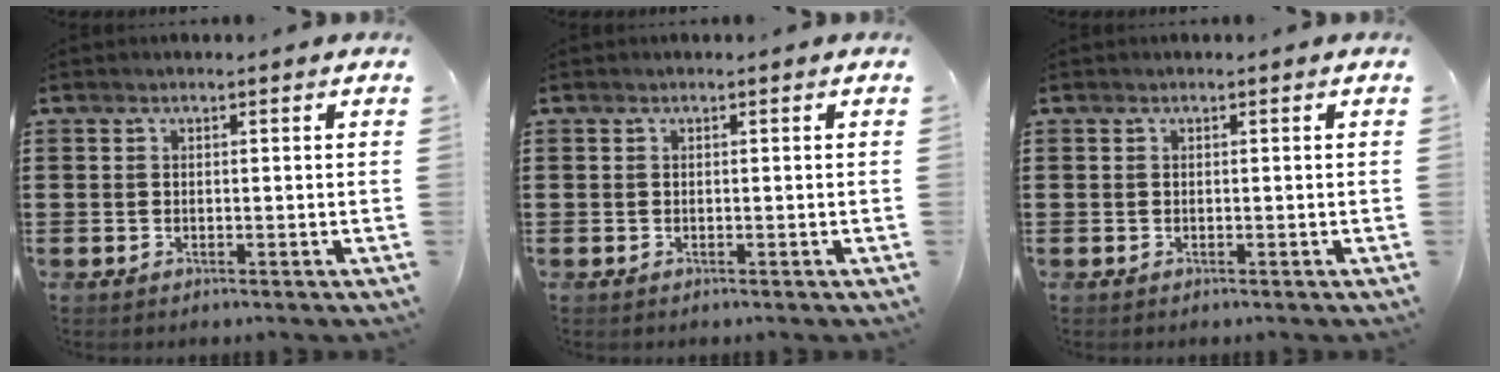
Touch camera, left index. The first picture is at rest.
{"total": 0.0}
{"total": 0.0}